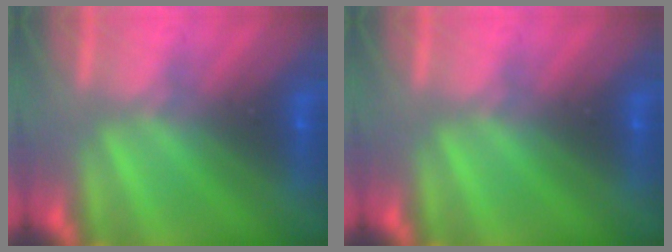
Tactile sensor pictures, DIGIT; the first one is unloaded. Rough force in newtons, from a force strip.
{"total": 0.0}